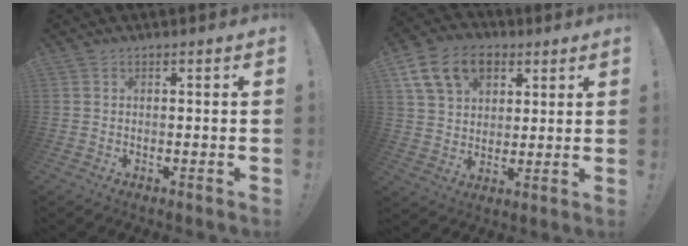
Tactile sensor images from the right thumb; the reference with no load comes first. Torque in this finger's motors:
{"motor_torque": [0.46, 0.47, 0.48, -0.24, 0.04]}